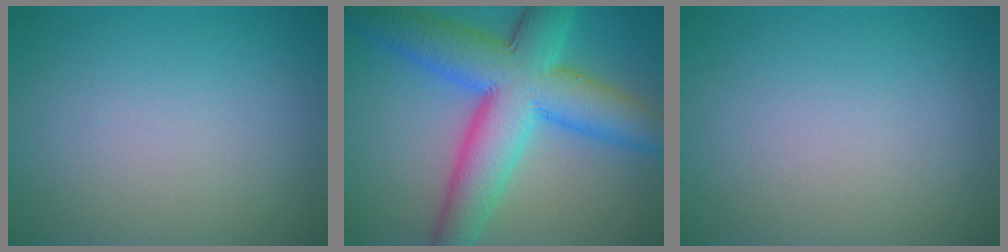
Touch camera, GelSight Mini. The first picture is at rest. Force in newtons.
{"total": 11.6, "press": 11.6, "slide": 0.3}
{"total": 0.0}